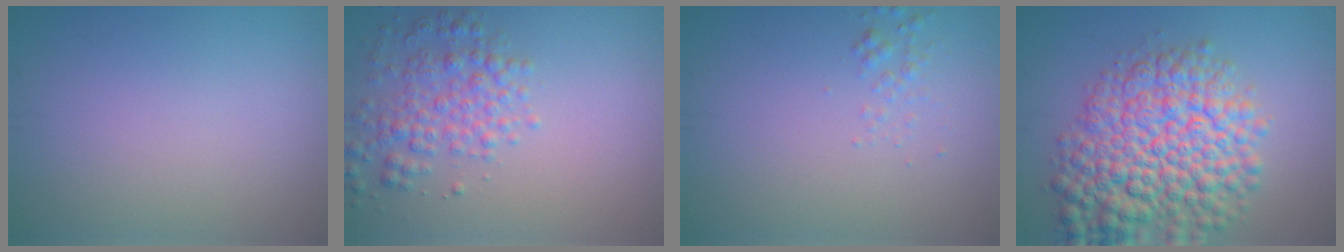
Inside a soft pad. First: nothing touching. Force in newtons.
{"total": 3.6, "press": 3.6, "slide": 0.2}
{"total": 1.0, "press": 1.0, "slide": 0.0}
{"total": 10.0, "press": 10.0, "slide": 0.3}